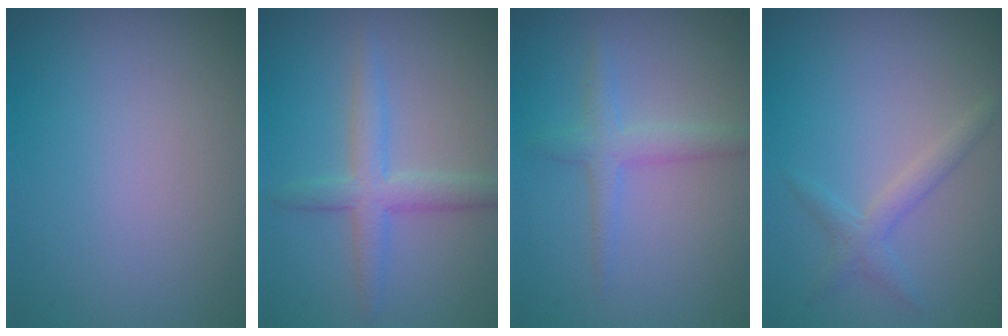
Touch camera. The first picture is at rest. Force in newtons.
{"total": 3.3, "press": 3.3, "slide": 0.1}
{"total": 2.2, "press": 2.2, "slide": 0.0}
{"total": 1.8, "press": 1.8, "slide": 0.0}